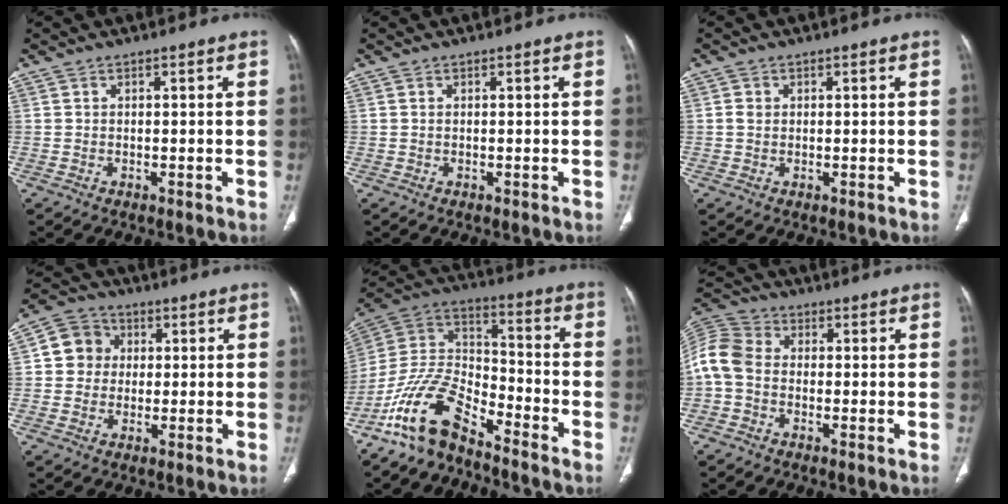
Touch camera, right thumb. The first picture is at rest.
{"total": 0.0}
{"total": 1.4, "force": [0.2, 1.2, 0.6], "torque": [-0.009, 0.001, 0.006]}
{"total": 7.1, "force": [1.0, 6.6, 2.4], "torque": [-0.014, 0.012, 0.007]}
{"total": 13.5, "force": [-10.3, 5.1, 7.0], "torque": [-0.131, 0.085, -0.205]}
{"total": 7.5, "force": [-0.7, 5.5, 5.0], "torque": [-0.106, 0.019, -0.030]}